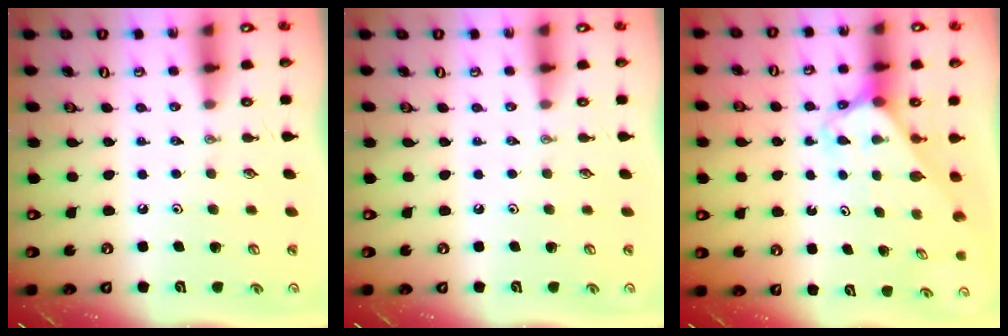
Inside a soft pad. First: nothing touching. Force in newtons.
{"total": 0.0}
{"total": 2.6, "press": 2.6, "slide": 0.2}